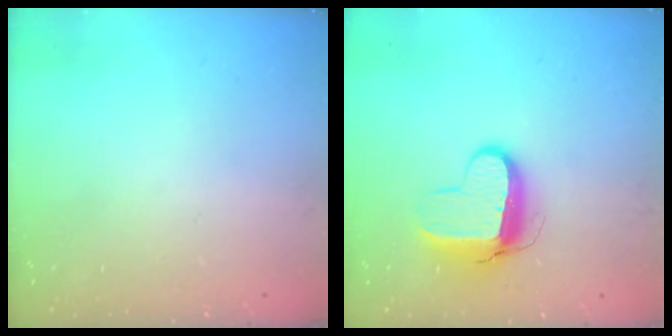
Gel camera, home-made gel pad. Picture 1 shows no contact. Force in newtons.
{"total": 9.9, "press": 9.9, "slide": 0.9}